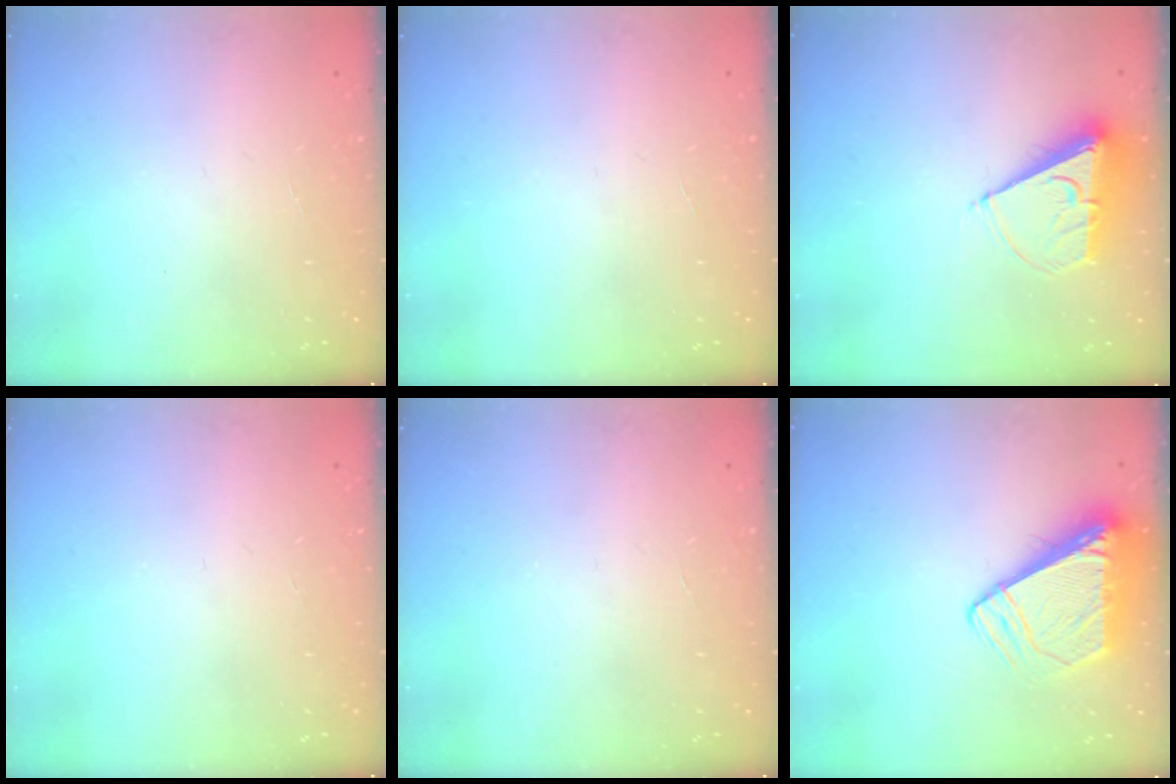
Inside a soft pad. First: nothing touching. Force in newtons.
{"total": 0.0}
{"total": 8.4, "press": 8.4, "slide": 0.5}
{"total": 0.0}
{"total": 0.0}
{"total": 9.0, "press": 8.9, "slide": 1.2}